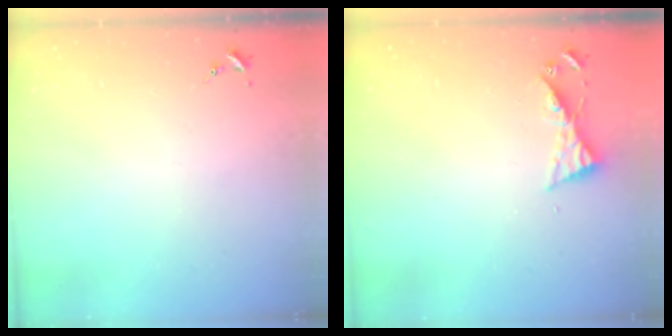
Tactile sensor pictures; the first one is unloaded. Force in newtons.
{"total": 5.2, "press": 5.2, "slide": 0.4}